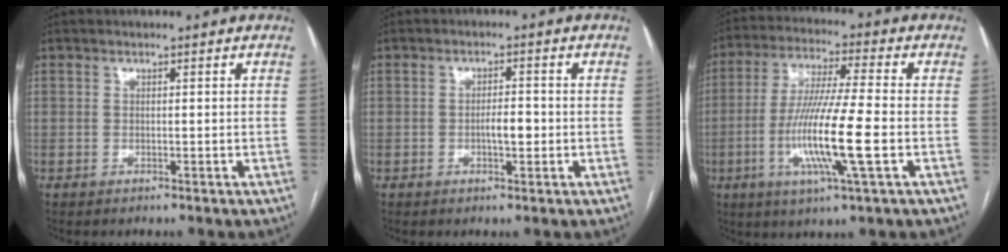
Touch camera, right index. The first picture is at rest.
{"total": 2.8, "force": [-0.6, 0.7, 2.6], "torque": [-0.044, 0.002, -0.010]}
{"total": 13.5, "force": [-3.3, -0.1, 13.1], "torque": [-0.262, -0.016, -0.067]}